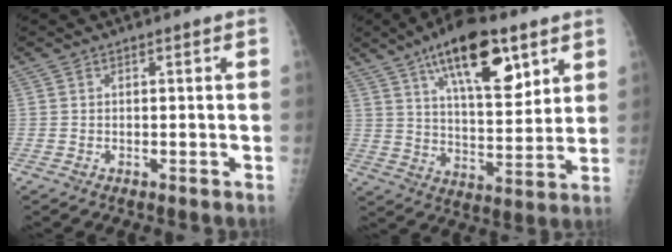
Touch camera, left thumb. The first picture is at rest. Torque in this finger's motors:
{"motor_torque": [2.16, 1.44, 1.64, -1.08, 0.22]}